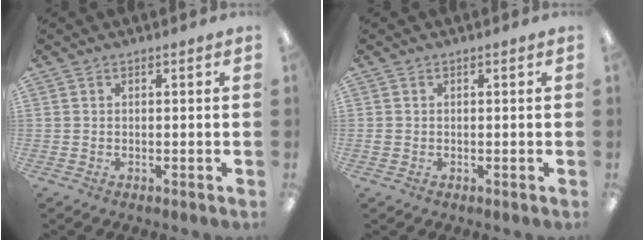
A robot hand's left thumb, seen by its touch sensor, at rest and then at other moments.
{"total": 0.6, "force": [0.1, 0.6, 0.2], "torque": [-0.005, 0.005, 0.000]}